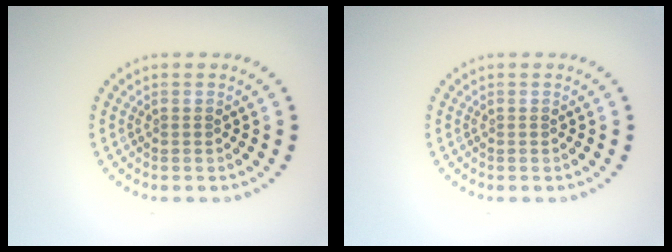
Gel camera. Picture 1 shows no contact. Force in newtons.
{"total": 0.0}